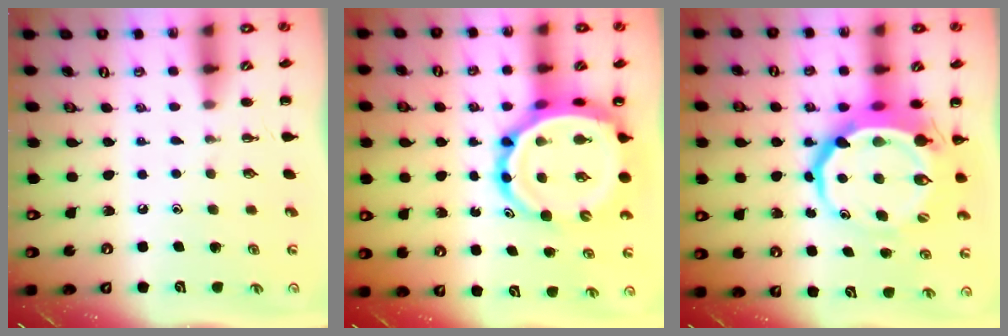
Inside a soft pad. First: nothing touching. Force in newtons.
{"total": 16.2, "press": 15.5, "slide": 4.5}
{"total": 12.2, "press": 11.8, "slide": 3.2}